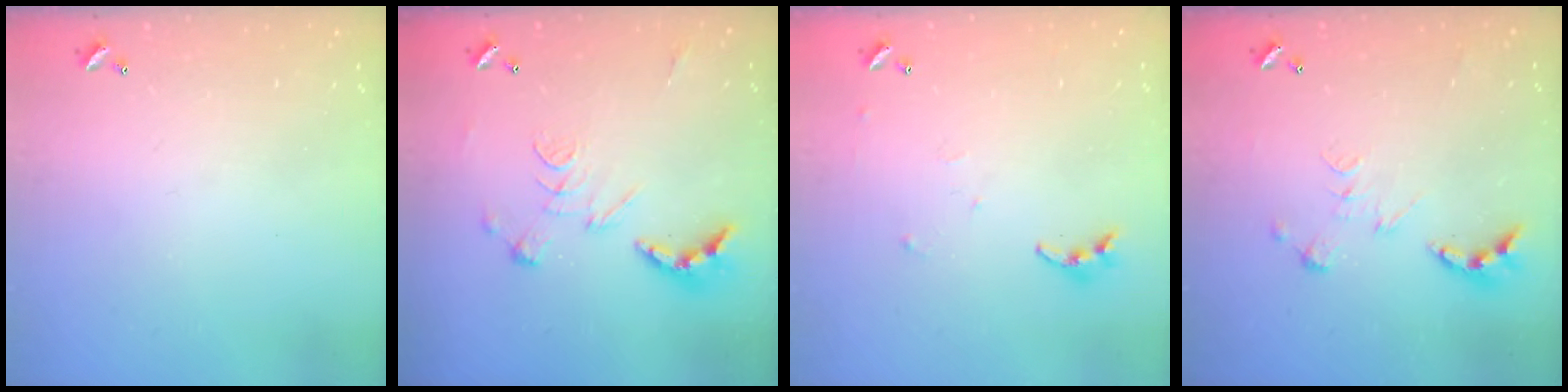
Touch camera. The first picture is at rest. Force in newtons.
{"total": 2.6, "press": 2.1, "slide": 1.5}
{"total": 4.7, "press": 4.7, "slide": 0.5}
{"total": 0.0}